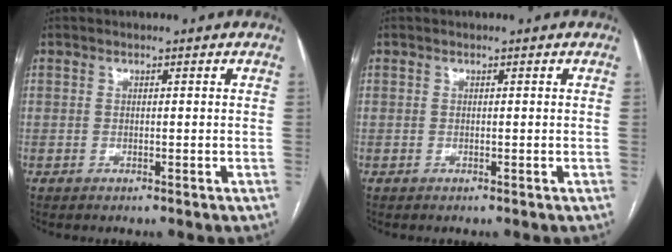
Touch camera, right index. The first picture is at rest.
{"total": 0.0}